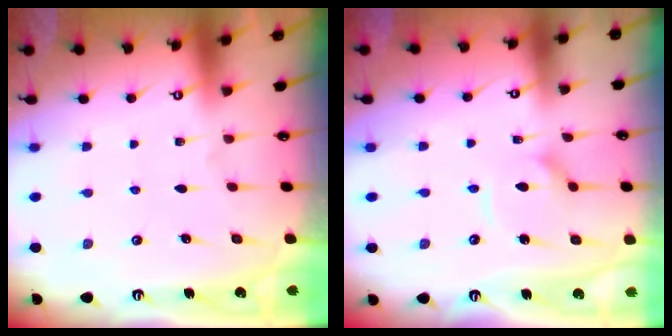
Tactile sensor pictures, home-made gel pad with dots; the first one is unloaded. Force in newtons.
{"total": 7.6, "press": 7.5, "slide": 0.8}